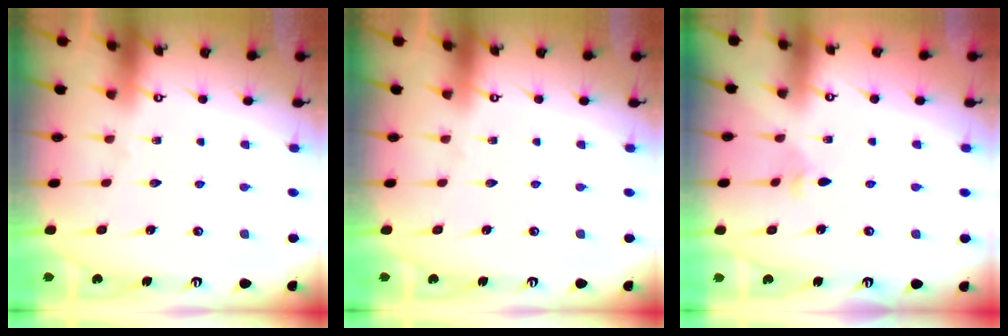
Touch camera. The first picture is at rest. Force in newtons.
{"total": 0.0}
{"total": 2.6, "press": 2.5, "slide": 0.7}